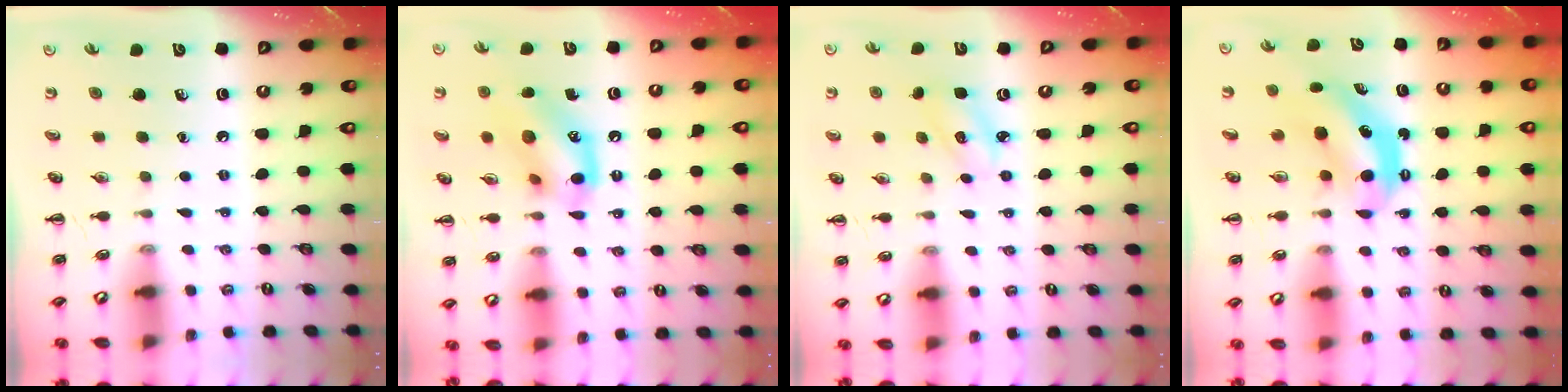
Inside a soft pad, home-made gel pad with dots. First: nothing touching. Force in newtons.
{"total": 14.2, "press": 14.1, "slide": 1.5}
{"total": 4.3, "press": 4.3, "slide": 0.8}
{"total": 5.9, "press": 5.8, "slide": 0.4}